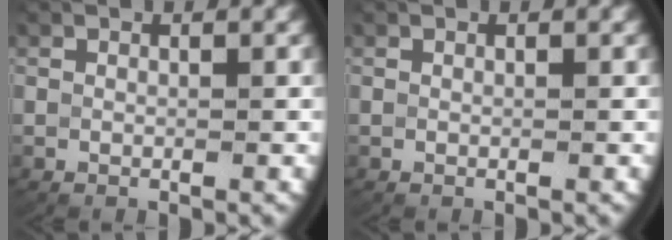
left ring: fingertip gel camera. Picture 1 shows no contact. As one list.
[{"total": 0.0}]